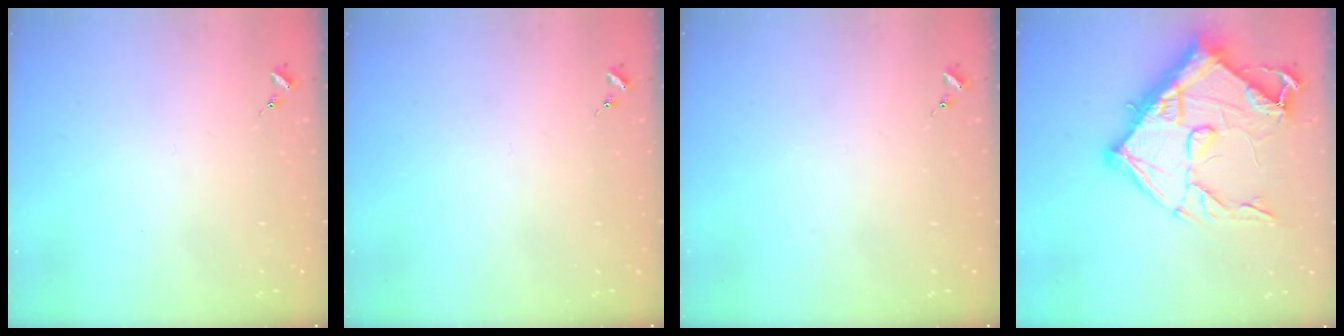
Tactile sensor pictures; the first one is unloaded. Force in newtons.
{"total": 0.0}
{"total": 0.0}
{"total": 22.3, "press": 22.2, "slide": 1.4}